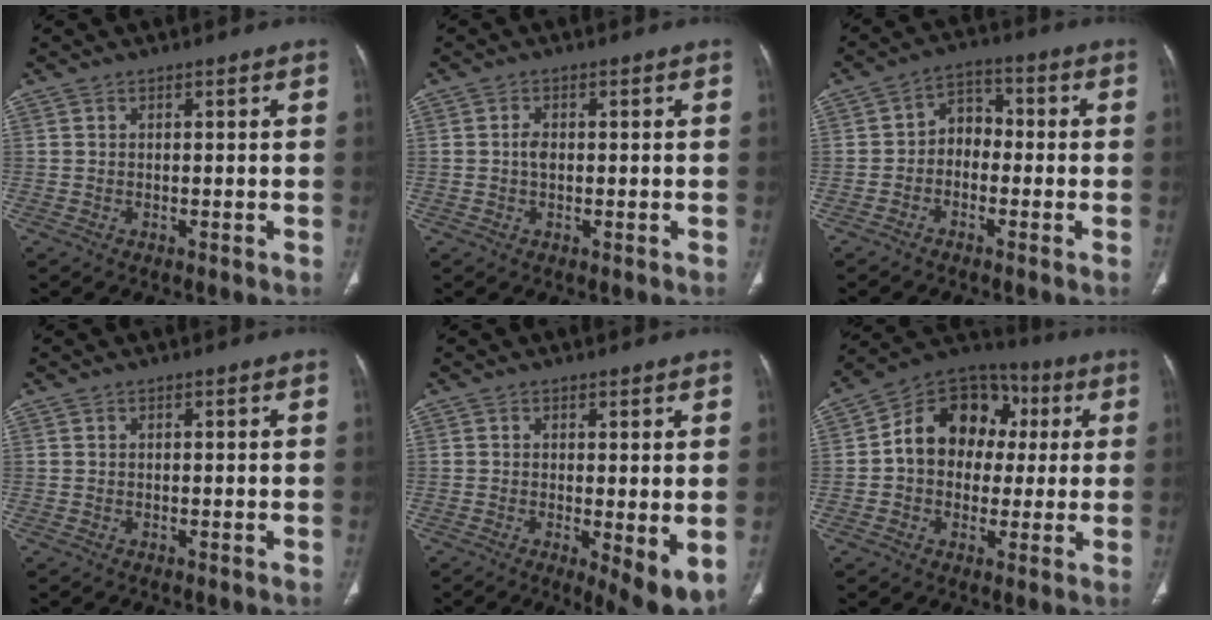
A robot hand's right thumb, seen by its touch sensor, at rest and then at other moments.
{"total": 1.2, "force": [0.1, 0.7, 1.0], "torque": [-0.021, 0.001, 0.002]}
{"total": 5.4, "force": [-1.3, 4.2, 3.1], "torque": [-0.026, 0.031, -0.038]}
{"total": 0.0}
{"total": 7.1, "force": [-1.0, 2.1, 6.7], "torque": [-0.100, -0.023, -0.013]}
{"total": 15.8, "force": [1.9, 12.4, 9.5], "torque": [-0.106, 0.033, 0.019]}